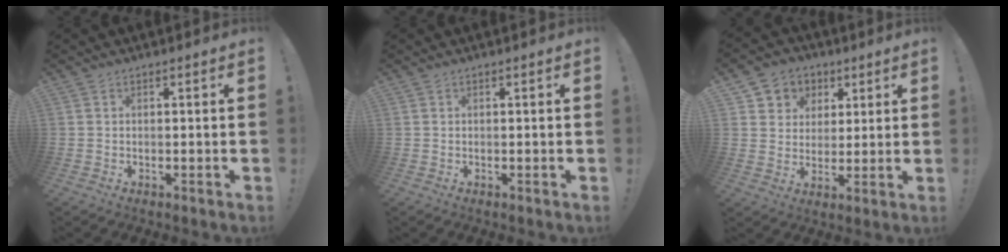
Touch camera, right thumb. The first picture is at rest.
{"total": 0.0}
{"total": 7.1, "force": [2.0, 6.7, 1.0], "torque": [-0.013, -0.017, 0.044]}